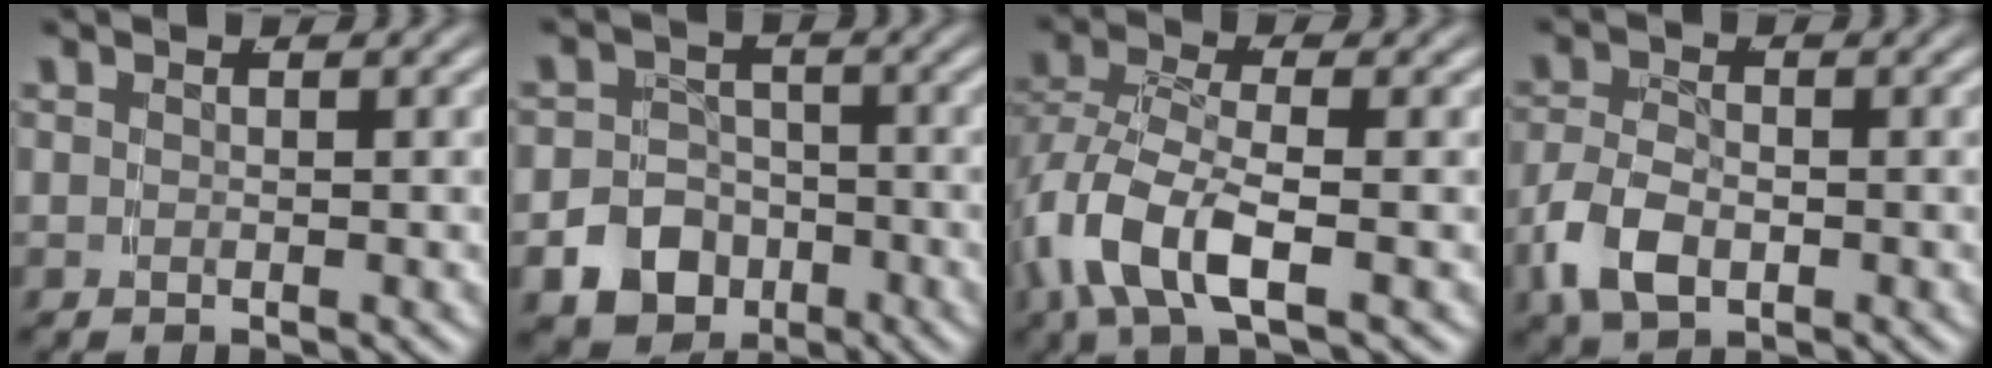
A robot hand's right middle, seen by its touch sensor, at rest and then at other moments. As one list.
[{"total": 11.4, "force": [-4.8, 10.0, 2.6], "torque": [-0.049, -0.029, -0.089]}, {"total": 5.5, "force": [-1.0, 2.9, 4.6], "torque": [-0.131, -0.017, -0.010]}, {"total": 4.3, "force": [-1.2, 2.9, 2.9], "torque": [-0.072, -0.009, -0.016]}]